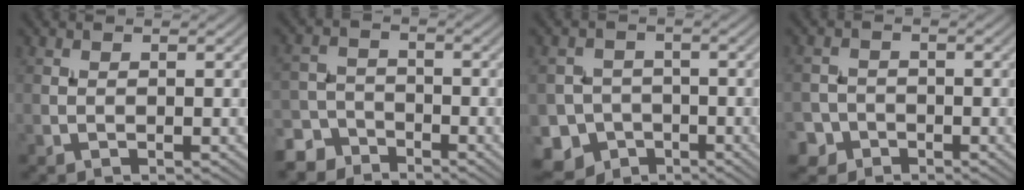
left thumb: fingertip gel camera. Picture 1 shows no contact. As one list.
[{"total": 5.2, "force": [-4.1, 3.1, 1.1], "torque": [-0.018, -0.005, -0.089]}, {"total": 8.8, "force": [-4.6, 7.2, 2.0], "torque": [-0.048, -0.026, -0.098]}, {"total": 3.4, "force": [-2.1, 2.7, 0.5], "torque": [-0.001, -0.001, -0.047]}]